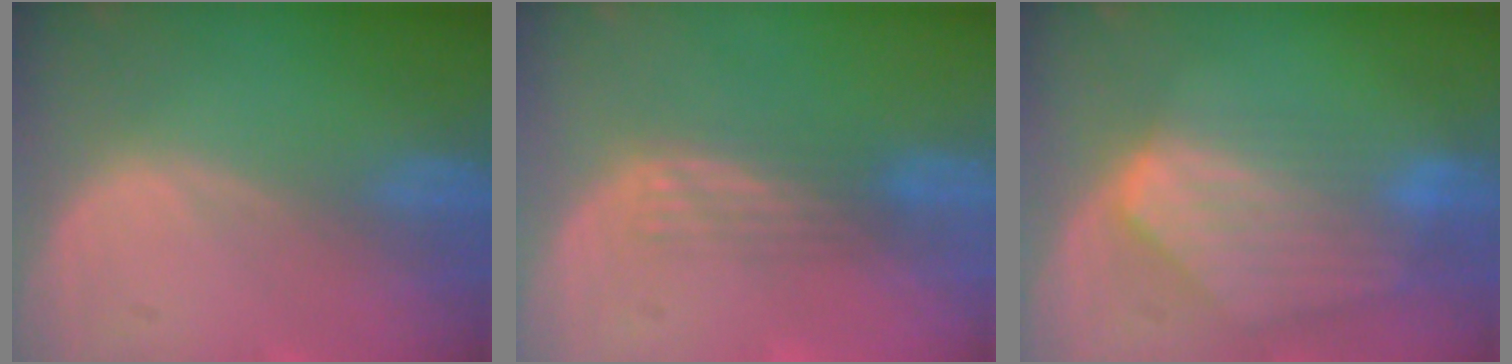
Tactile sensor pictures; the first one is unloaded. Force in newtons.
{"total": 2.9, "press": 2.6, "slide": 1.3}
{"total": 8.6, "press": 7.7, "slide": 3.8}